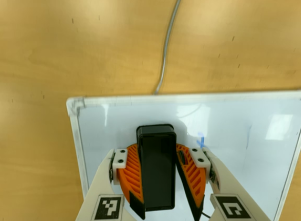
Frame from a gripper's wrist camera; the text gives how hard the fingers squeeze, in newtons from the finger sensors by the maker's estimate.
{"total": 13.4, "left": 16.4, "right": 10.3}